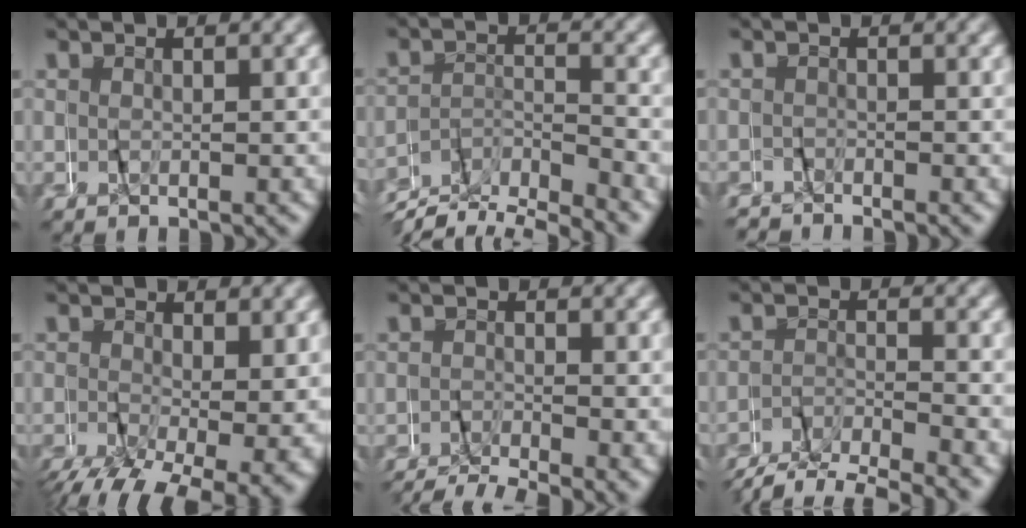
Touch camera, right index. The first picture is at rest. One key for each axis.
{"total": 6.2, "fx": -5.1, "fy": 2.2, "fz": 2.8, "tx": -0.042, "ty": -0.008, "tz": -0.092}
{"total": 1.1, "fx": -0.3, "fy": 1.0, "fz": 0.1, "tx": -0.002, "ty": 0.011, "tz": -0.019}
{"total": 6.6, "fx": -2.8, "fy": 3.3, "fz": 5.0, "tx": -0.087, "ty": -0.041, "tz": -0.024}
{"total": 5.4, "fx": -4.7, "fy": 1.8, "fz": 2.1, "tx": -0.023, "ty": -0.016, "tz": -0.072}
{"total": 4.1, "fx": -3.8, "fy": 1.1, "fz": 0.9, "tx": -0.020, "ty": -0.002, "tz": -0.071}